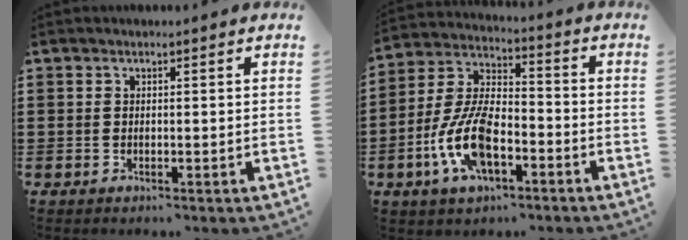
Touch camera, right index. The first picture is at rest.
{"total": 10.4, "force": [-4.1, 4.9, 8.3], "torque": [-0.199, -0.002, -0.082]}